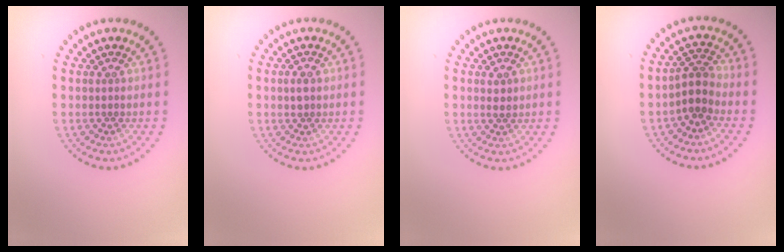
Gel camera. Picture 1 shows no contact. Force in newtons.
{"total": 1.2, "press": 1.1, "slide": 0.3}
{"total": 1.2, "press": 1.1, "slide": 0.4}
{"total": 2.5, "press": 2.0, "slide": 1.4}